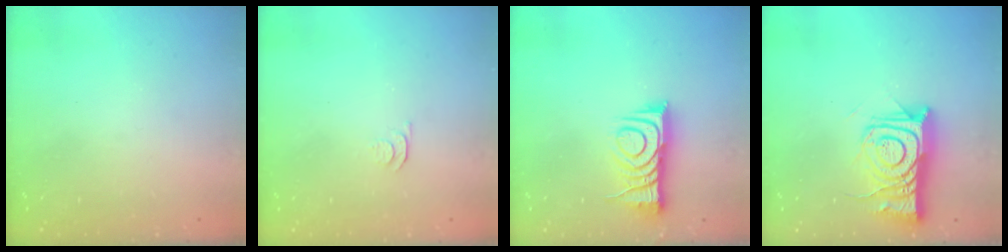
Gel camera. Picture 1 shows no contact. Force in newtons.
{"total": 3.8, "press": 3.7, "slide": 0.7}
{"total": 10.0, "press": 10.0, "slide": 0.3}
{"total": 11.6, "press": 11.5, "slide": 1.0}